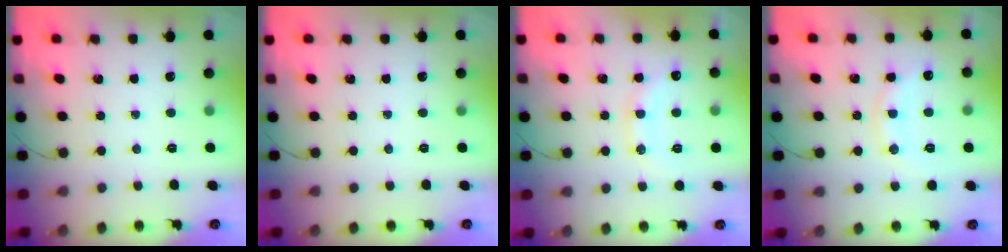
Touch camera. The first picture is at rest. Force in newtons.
{"total": 0.0}
{"total": 12.5, "press": 12.5, "slide": 0.8}
{"total": 10.2, "press": 10.2, "slide": 0.4}